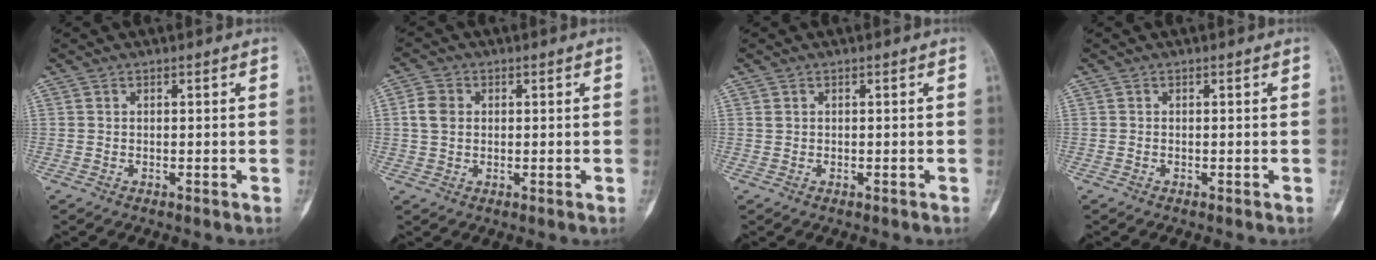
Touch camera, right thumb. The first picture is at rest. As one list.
[{"total": 4.5, "force": [0.5, 3.7, 2.5], "torque": [-0.040, 0.006, 0.005]}, {"total": 0.6, "force": [0.1, 0.6, 0.2], "torque": [0.000, 0.002, 0.002]}, {"total": 0.0}]